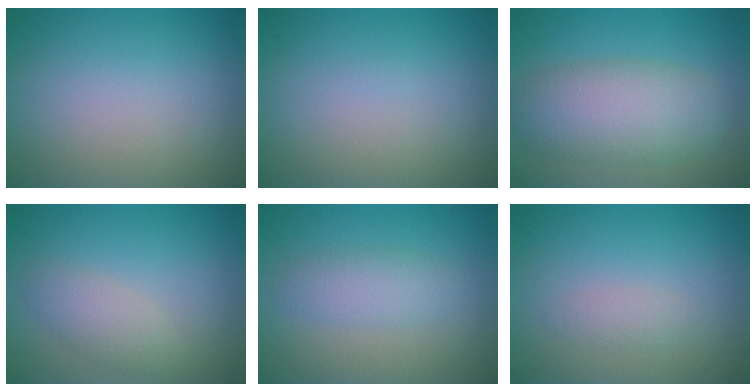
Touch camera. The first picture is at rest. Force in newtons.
{"total": 0.0}
{"total": 6.4, "press": 6.4, "slide": 0.2}
{"total": 2.2, "press": 2.2, "slide": 0.0}
{"total": 2.3, "press": 2.3, "slide": 0.1}
{"total": 1.0, "press": 1.0, "slide": 0.1}